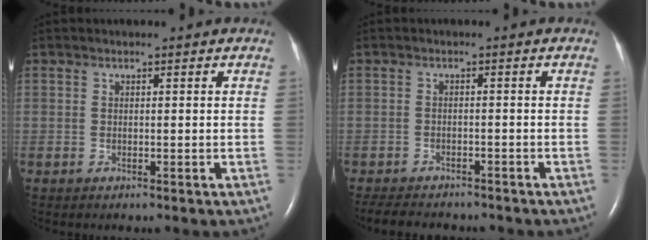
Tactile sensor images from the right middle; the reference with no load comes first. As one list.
[{"total": 9.7, "force": [-8.5, 3.0, 3.6], "torque": [-0.071, -0.008, -0.114]}]